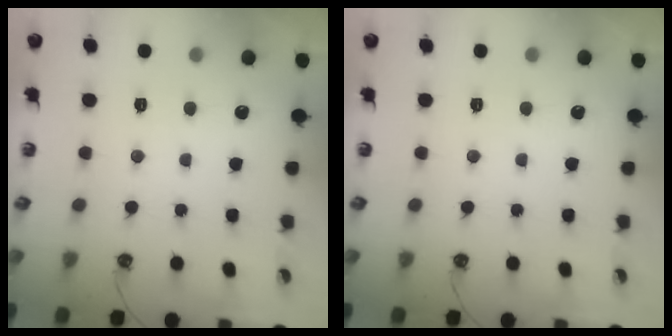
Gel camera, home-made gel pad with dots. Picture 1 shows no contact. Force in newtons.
{"total": 0.0}